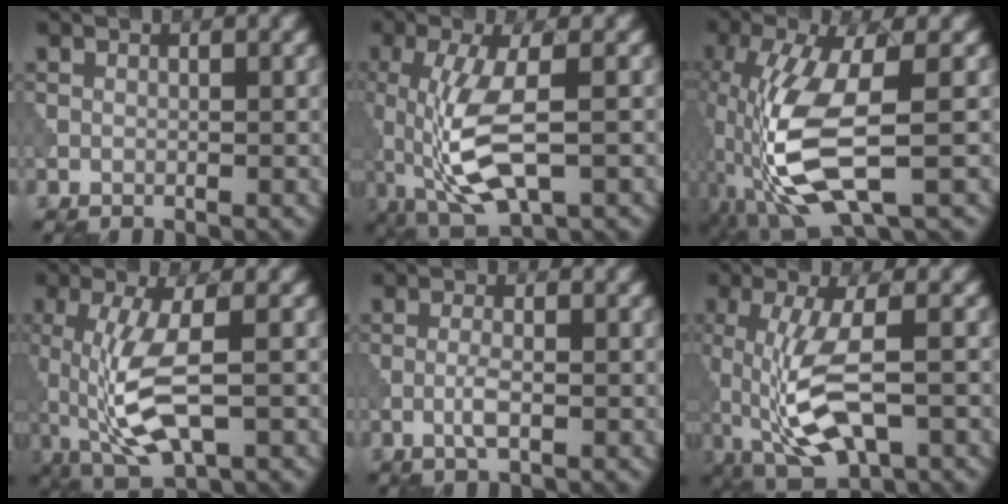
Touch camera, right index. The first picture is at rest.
{"total": 7.2, "force": [-1.0, 2.5, 6.6], "torque": [-0.148, -0.007, -0.016]}
{"total": 9.1, "force": [-2.6, 2.8, 8.3], "torque": [-0.195, -0.005, -0.050]}
{"total": 6.6, "force": [-0.7, 2.0, 6.3], "torque": [-0.137, -0.010, -0.008]}
{"total": 1.7, "force": [-0.5, 0.4, 1.6], "torque": [-0.036, 0.000, -0.013]}
{"total": 7.2, "force": [-1.1, 2.5, 6.7], "torque": [-0.145, -0.007, -0.019]}